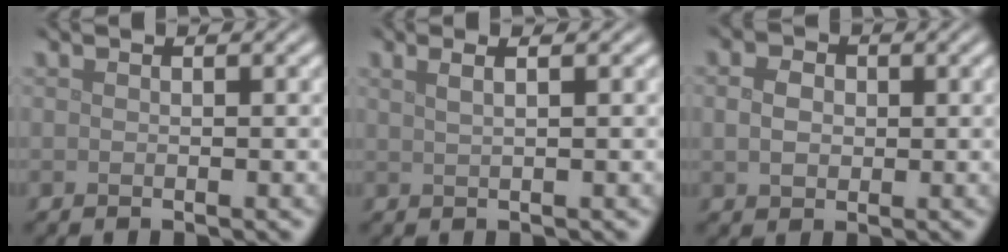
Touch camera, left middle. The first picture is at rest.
{"total": 3.1, "force": [1.6, 1.4, 2.2], "torque": [-0.011, 0.010, -0.004]}
{"total": 3.1, "force": [0.5, 2.5, 1.8], "torque": [-0.035, 0.010, -0.004]}